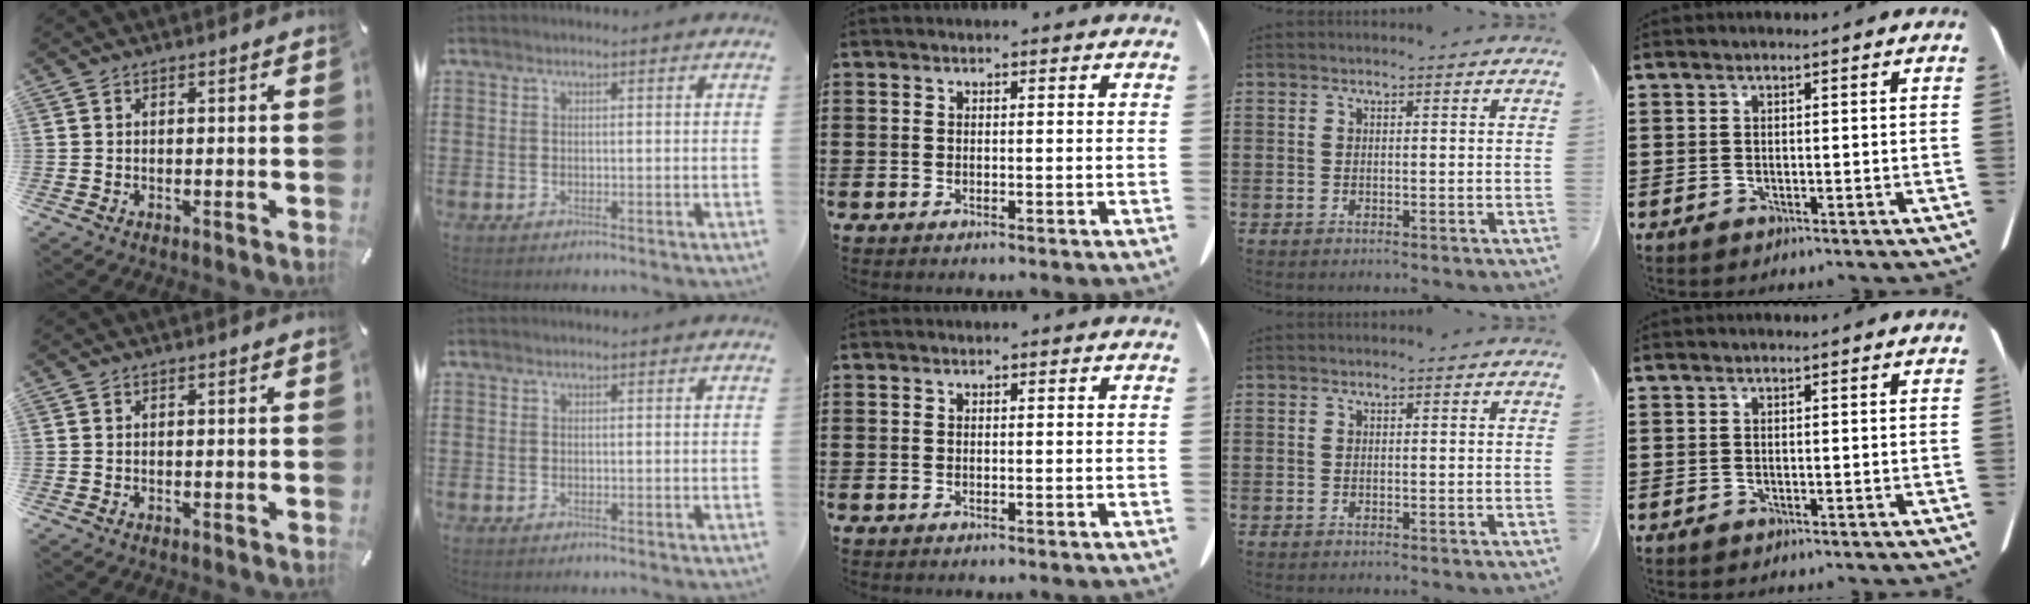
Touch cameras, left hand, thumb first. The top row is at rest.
{}